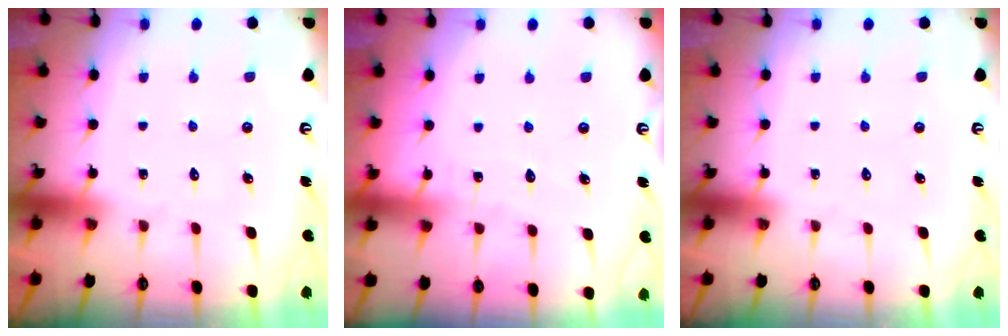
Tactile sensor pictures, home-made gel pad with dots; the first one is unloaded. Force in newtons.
{"total": 2.3, "press": 2.3, "slide": 0.3}
{"total": 0.0}